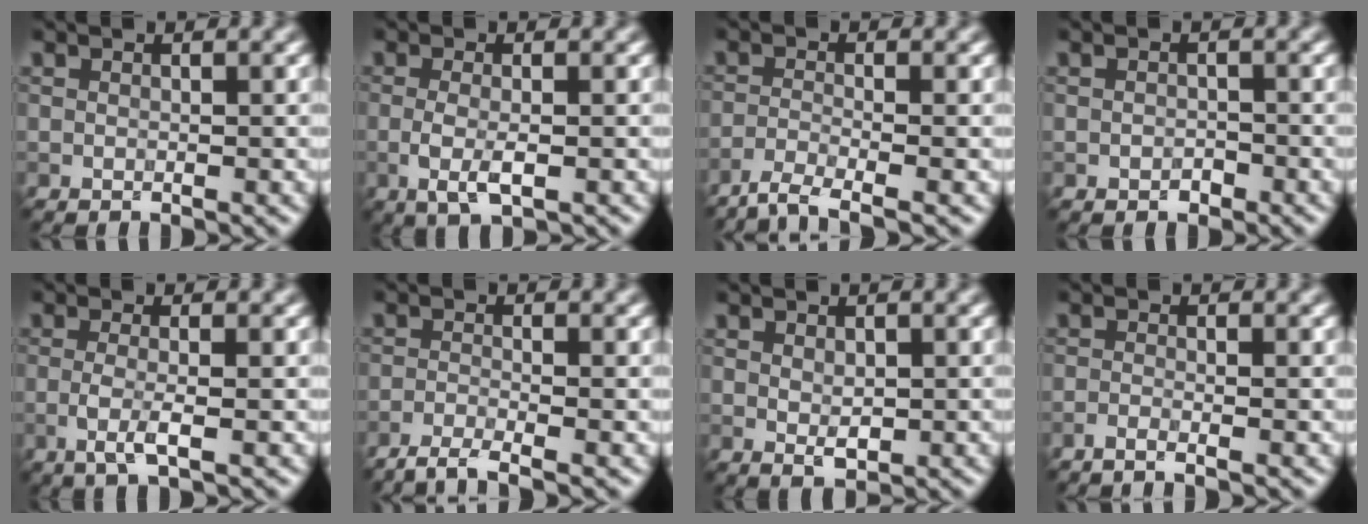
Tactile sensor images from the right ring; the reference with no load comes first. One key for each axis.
{"total": 2.7, "fx": -0.7, "fy": 0.8, "fz": 2.5, "tx": -0.059, "ty": -0.005, "tz": -0.018}
{"total": 3.3, "fx": -2.6, "fy": 0.5, "fz": 1.9, "tx": -0.036, "ty": -0.003, "tz": -0.063}
{"total": 0.8, "fx": -0.5, "fy": 0.6, "fz": 0.3, "tx": -0.004, "ty": 0.003, "tz": -0.008}
{"total": 2.4, "fx": -0.7, "fy": 0.5, "fz": 2.2, "tx": -0.049, "ty": 0.000, "tz": -0.021}
{"total": 3.0, "fx": -2.3, "fy": 0.5, "fz": 1.8, "tx": -0.036, "ty": -0.002, "tz": -0.057}
{"total": 1.8, "fx": 0.1, "fy": 1.2, "fz": 1.4, "tx": -0.025, "ty": -0.003, "tz": 0.004}
{"total": 1.4, "fx": -1.1, "fy": 0.2, "fz": 0.9, "tx": -0.017, "ty": -0.003, "tz": -0.030}